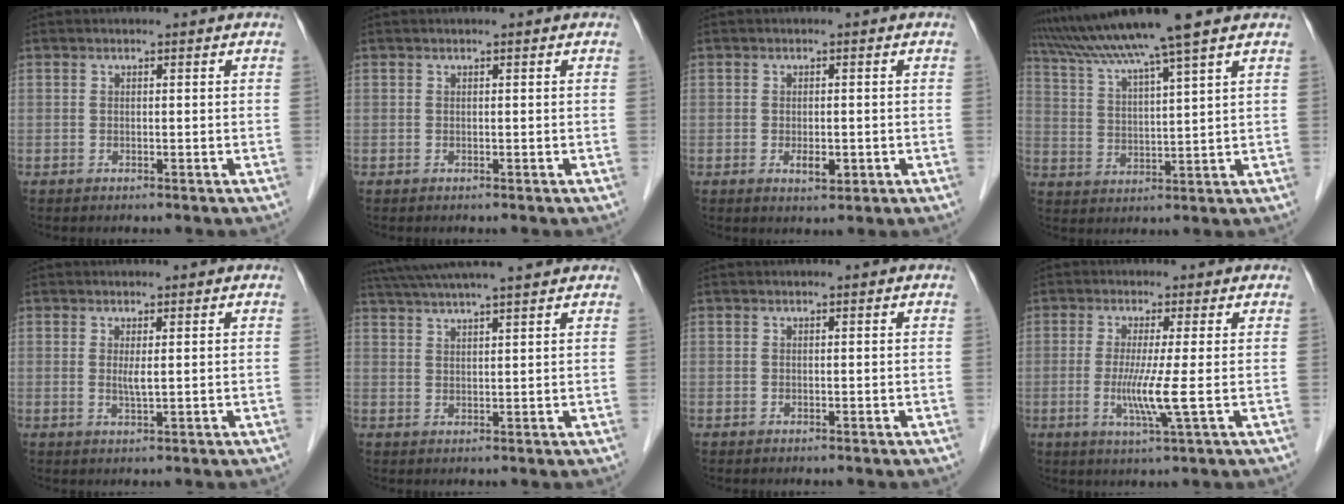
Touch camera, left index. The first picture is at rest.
{"total": 0.0}
{"total": 2.7, "force": [-0.8, 1.2, 2.3], "torque": [-0.037, -0.002, -0.007]}
{"total": 12.1, "force": [9.8, -1.8, 6.9], "torque": [-0.123, 0.018, 0.165]}
{"total": 1.6, "force": [0.3, 0.1, 1.5], "torque": [-0.035, -0.004, 0.009]}
{"total": 14.1, "force": [12.3, 0.5, 6.8], "torque": [-0.122, 0.043, 0.182]}
{"total": 0.0}
{"total": 5.7, "force": [-0.8, -1.2, 5.5], "torque": [-0.118, -0.022, -0.017]}